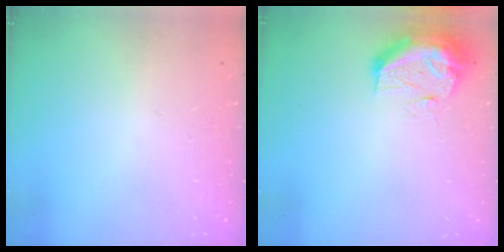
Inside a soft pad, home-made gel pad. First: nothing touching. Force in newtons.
{"total": 11.7, "press": 11.7, "slide": 1.3}